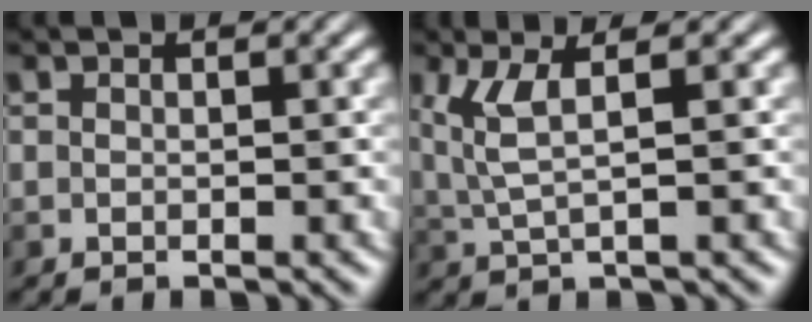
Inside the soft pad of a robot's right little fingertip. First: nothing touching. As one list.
[{"total": 4.2, "force": [0.7, 1.2, 3.9], "torque": [-0.095, 0.001, 0.017]}]